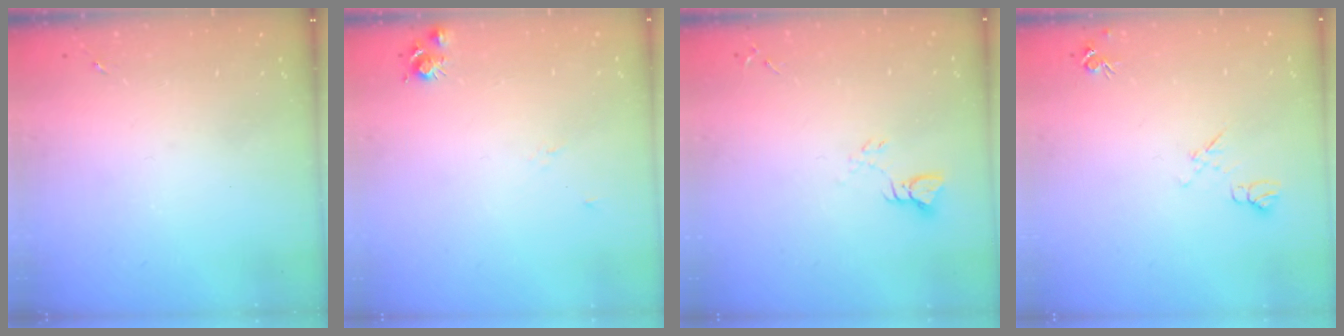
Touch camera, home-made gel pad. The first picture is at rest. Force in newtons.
{"total": 6.5, "press": 6.5, "slide": 0.8}
{"total": 2.8, "press": 2.8, "slide": 0.2}
{"total": 7.8, "press": 7.8, "slide": 0.9}